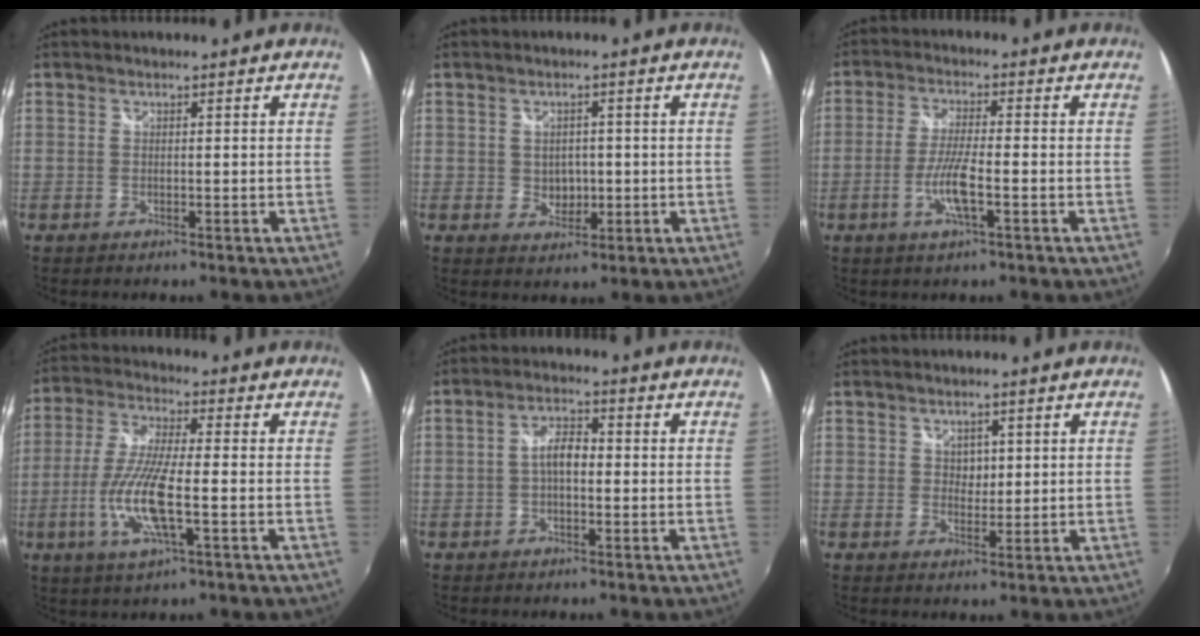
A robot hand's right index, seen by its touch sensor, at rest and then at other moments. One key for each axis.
{"total": 4.1, "fx": -0.1, "fy": 3.4, "fz": 2.2, "tx": -0.035, "ty": 0.001, "tz": 0.002}
{"total": 6.8, "fx": -2.3, "fy": 0.8, "fz": 6.3, "tx": -0.130, "ty": -0.006, "tz": -0.045}
{"total": 12.3, "fx": -3.0, "fy": 2.6, "fz": 11.6, "tx": -0.242, "ty": -0.010, "tz": -0.061}
{"total": 4.1, "fx": -0.5, "fy": 2.0, "fz": 3.6, "tx": -0.067, "ty": 0.012, "tz": -0.010}
{"total": 2.3, "fx": 0.9, "fy": 2.0, "fz": 0.9, "tx": -0.007, "ty": 0.003, "tz": 0.017}